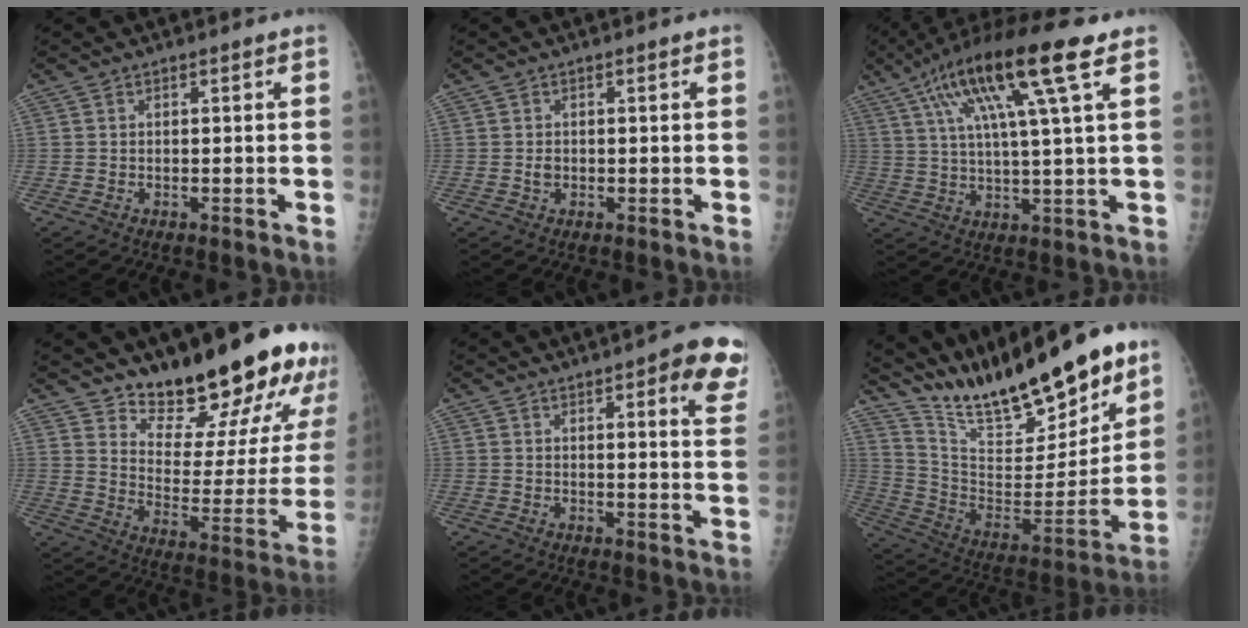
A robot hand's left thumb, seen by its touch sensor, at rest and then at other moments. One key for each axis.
{"total": 1.2, "fx": -0.1, "fy": 1.0, "fz": 0.7, "tx": -0.009, "ty": 0.002, "tz": -0.001}
{"total": 17.2, "fx": 7.6, "fy": 2.0, "fz": 15.3, "tx": -0.284, "ty": 0.003, "tz": 0.126}
{"total": 22.8, "fx": 18.0, "fy": 7.1, "fz": 12.1, "tx": -0.131, "ty": -0.129, "tz": 0.255}
{"total": 10.8, "fx": 6.0, "fy": 2.8, "fz": 8.5, "tx": -0.071, "ty": -0.023, "tz": 0.062}
{"total": 25.6, "fx": 20.0, "fy": 6.2, "fz": 14.7, "tx": -0.201, "ty": -0.092, "tz": 0.344}